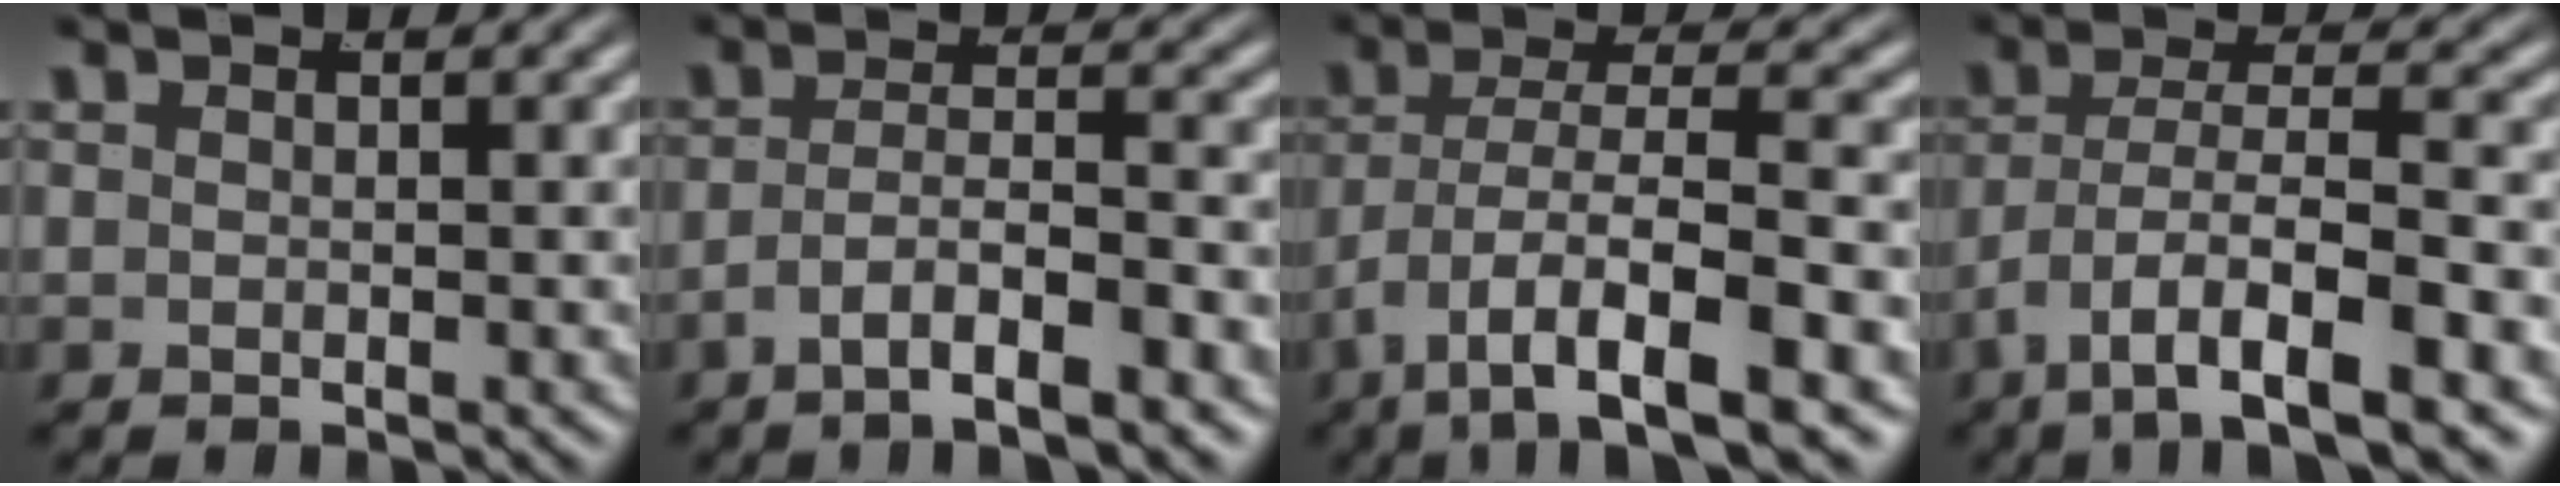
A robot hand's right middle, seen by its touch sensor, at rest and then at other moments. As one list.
[{"total": 4.5, "force": [-3.3, 1.0, 2.9], "torque": [-0.055, -0.018, -0.048]}, {"total": 8.0, "force": [-4.5, 2.9, 6.0], "torque": [-0.117, -0.033, -0.051]}, {"total": 7.0, "force": [-3.7, 2.5, 5.4], "torque": [-0.108, -0.030, -0.042]}]